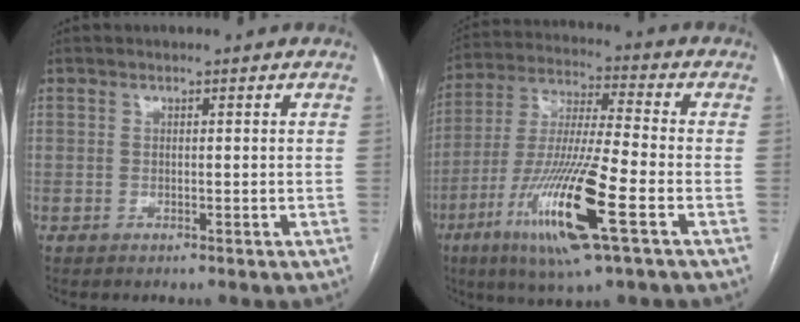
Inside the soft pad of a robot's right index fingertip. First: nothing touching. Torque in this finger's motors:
{"motor_torque": [1.31, -0.83, 0.54, 0.18]}